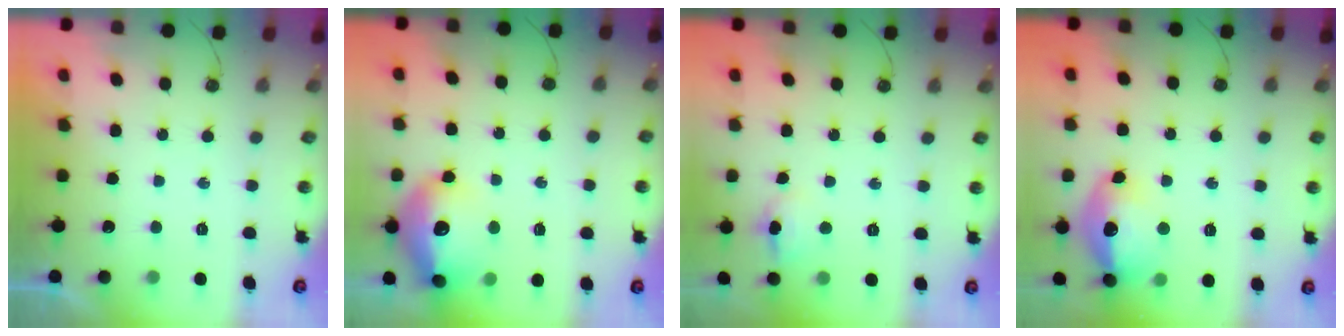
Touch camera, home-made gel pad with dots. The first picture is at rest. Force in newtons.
{"total": 17.8, "press": 17.8, "slide": 1.3}
{"total": 5.5, "press": 5.3, "slide": 1.2}
{"total": 15.4, "press": 15.4, "slide": 1.3}